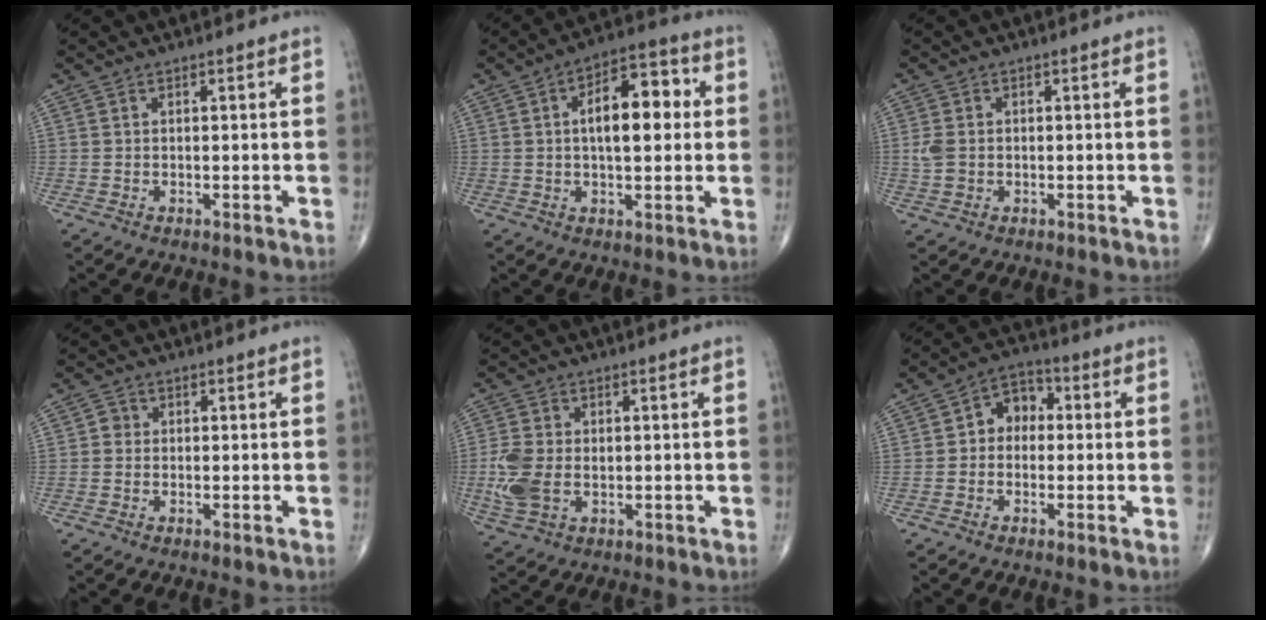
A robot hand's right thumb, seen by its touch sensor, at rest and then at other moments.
{"total": 12.1, "force": [1.6, 5.9, 10.4], "torque": [-0.134, 0.022, 0.018]}
{"total": 2.9, "force": [-0.1, 2.2, 1.9], "torque": [-0.044, 0.003, -0.001]}
{"total": 1.5, "force": [0.0, 1.4, 0.5], "torque": [0.001, 0.004, -0.006]}
{"total": 8.0, "force": [-0.7, 5.3, 5.9], "torque": [-0.141, 0.002, -0.011]}
{"total": 6.3, "force": [0.1, 4.9, 3.9], "torque": [-0.032, 0.026, -0.012]}